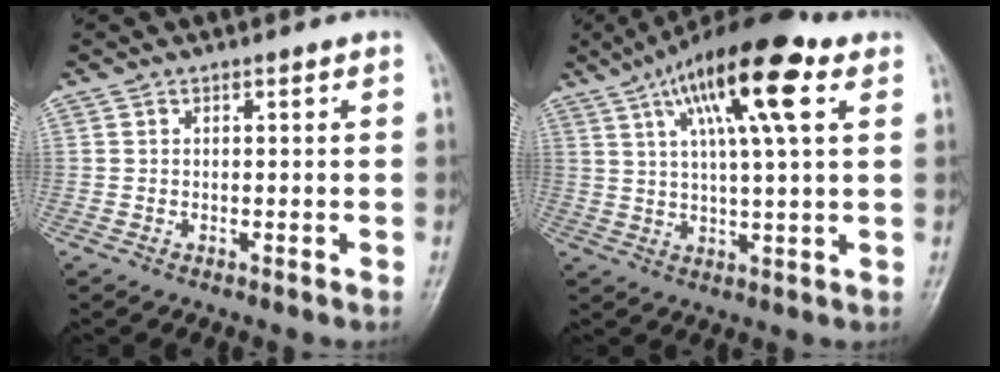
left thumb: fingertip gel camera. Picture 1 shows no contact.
{"total": 16.4, "force": [7.2, 4.1, 14.2], "torque": [-0.228, 0.001, 0.113]}